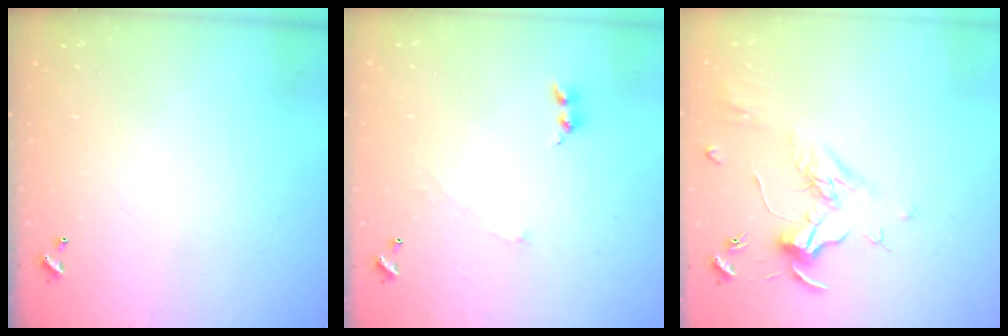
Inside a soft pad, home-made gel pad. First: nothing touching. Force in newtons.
{"total": 2.0, "press": 1.9, "slide": 0.7}
{"total": 1.8, "press": 1.6, "slide": 0.8}